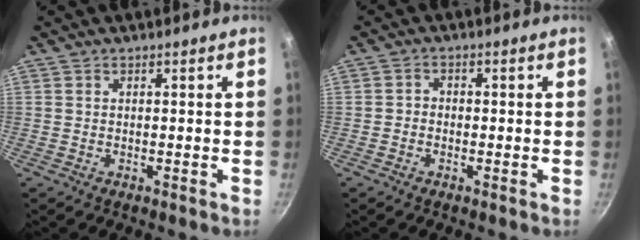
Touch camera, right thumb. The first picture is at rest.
{"total": 1.8, "force": [-0.7, 1.4, 0.8], "torque": [-0.010, 0.009, -0.018]}